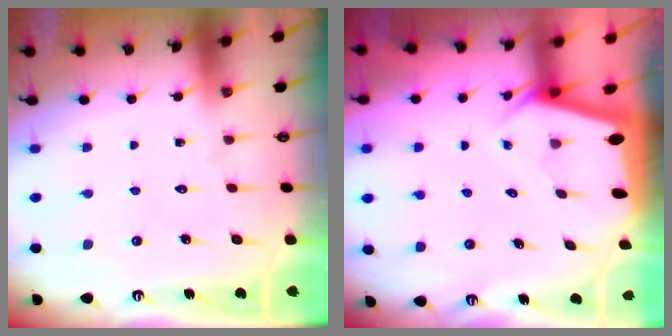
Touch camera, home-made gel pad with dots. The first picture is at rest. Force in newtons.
{"total": 2.5, "press": 2.5, "slide": 0.2}